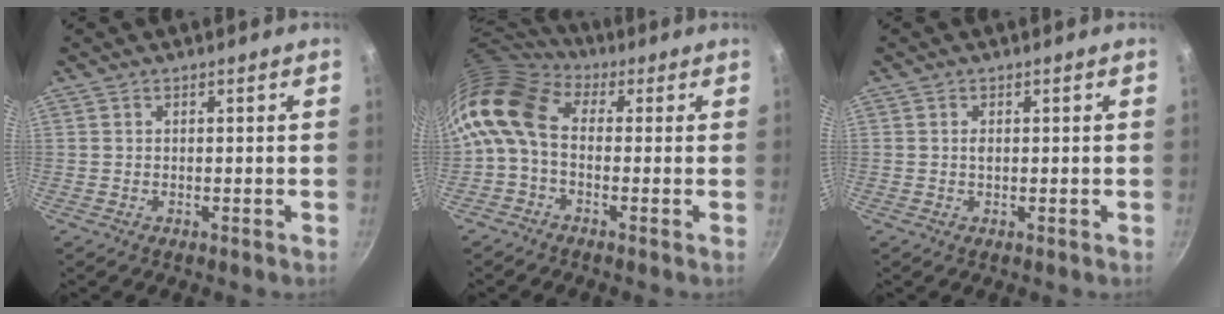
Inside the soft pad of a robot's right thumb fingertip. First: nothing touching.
{"total": 11.9, "force": [0.0, 8.1, 8.8], "torque": [-0.171, 0.025, -0.022]}
{"total": 1.1, "force": [0.2, 0.7, 0.8], "torque": [-0.014, 0.002, 0.003]}